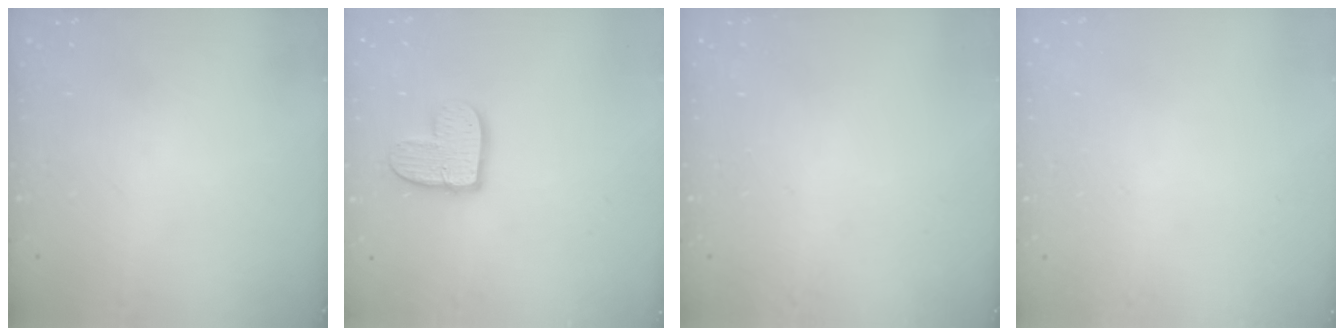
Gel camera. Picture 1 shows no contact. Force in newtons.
{"total": 11.0, "press": 10.9, "slide": 0.9}
{"total": 0.0}
{"total": 0.0}